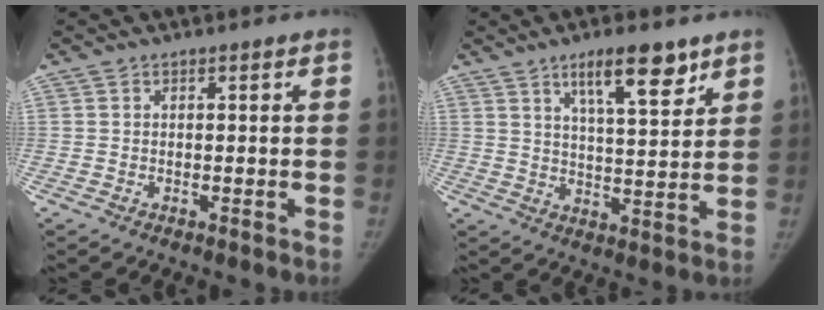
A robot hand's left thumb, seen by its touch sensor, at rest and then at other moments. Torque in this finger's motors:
{"motor_torque": [0.25, -0.07, 0.79, -0.73, 0.24]}